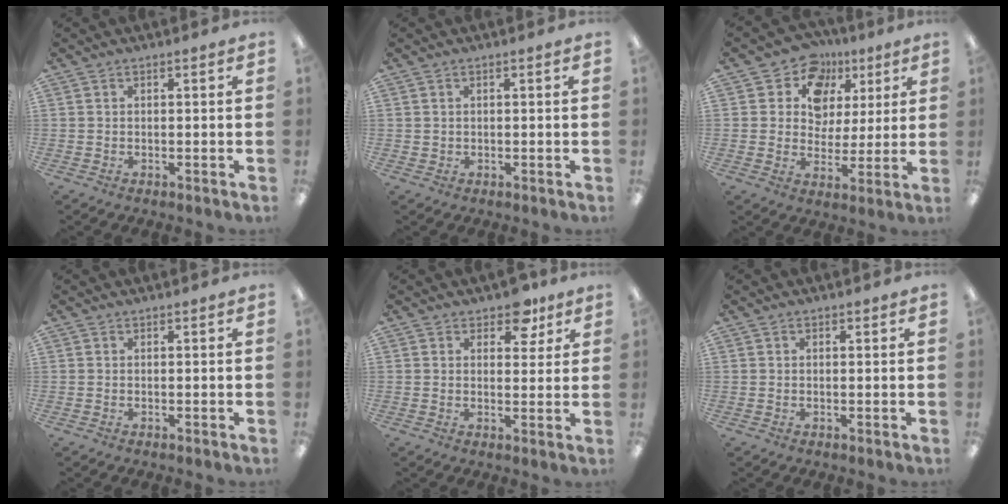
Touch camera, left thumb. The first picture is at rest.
{"total": 0.7, "force": [0.2, 0.7, 0.1], "torque": [-0.003, 0.005, 0.004]}
{"total": 10.6, "force": [5.8, 8.7, 2.3], "torque": [-0.048, -0.040, 0.108]}
{"total": 0.0}
{"total": 6.7, "force": [4.7, 3.6, 3.1], "torque": [-0.025, -0.023, 0.079]}
{"total": 0.6, "force": [0.2, 0.4, 0.4], "torque": [0.001, 0.000, 0.002]}